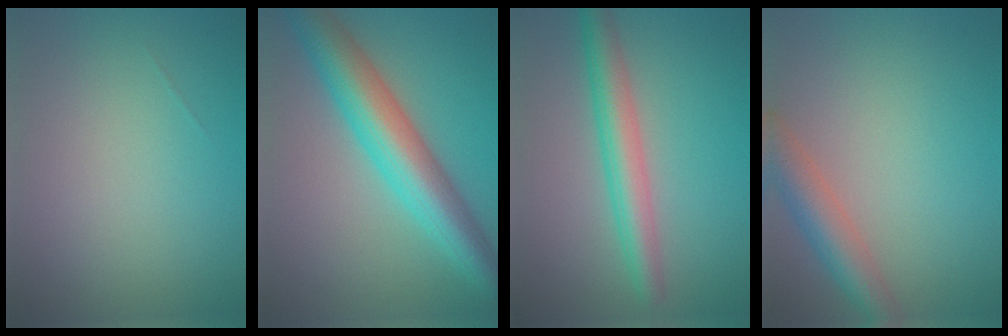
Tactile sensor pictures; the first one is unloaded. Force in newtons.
{"total": 8.4, "press": 8.4, "slide": 0.1}
{"total": 4.4, "press": 4.4, "slide": 0.0}
{"total": 4.3, "press": 4.3, "slide": 0.4}